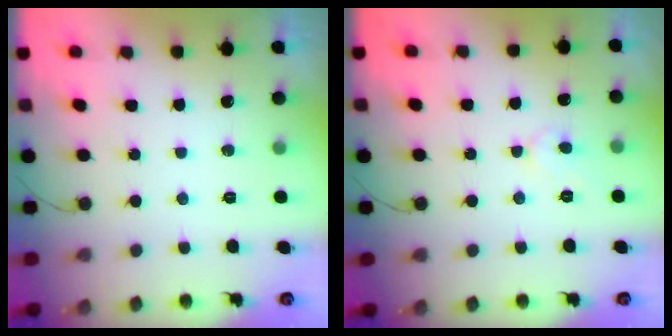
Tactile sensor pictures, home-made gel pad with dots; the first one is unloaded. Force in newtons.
{"total": 4.4, "press": 4.4, "slide": 0.3}